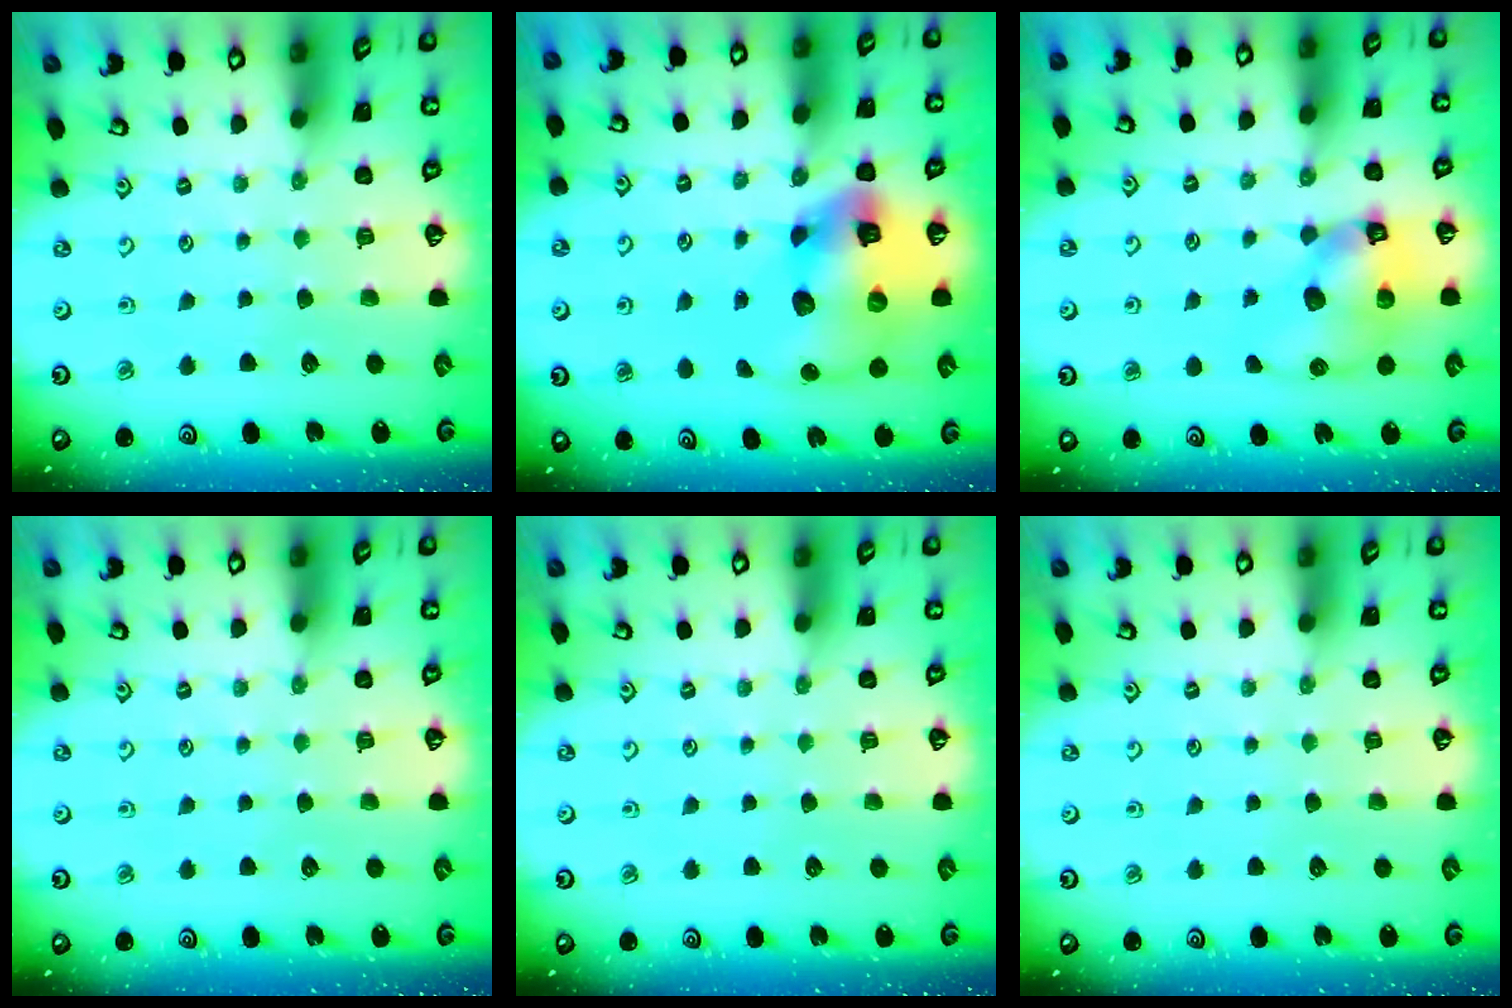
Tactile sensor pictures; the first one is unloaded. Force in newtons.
{"total": 17.3, "press": 17.1, "slide": 2.6}
{"total": 12.4, "press": 12.2, "slide": 2.1}
{"total": 0.0}
{"total": 0.0}
{"total": 0.0}